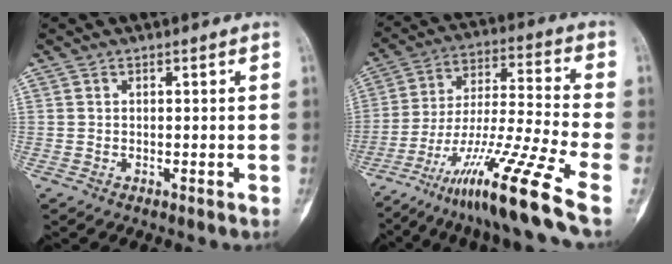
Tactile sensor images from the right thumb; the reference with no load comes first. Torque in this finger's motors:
{"motor_torque": [0.89, -0.68, 1.44, -1.33, 0.41]}